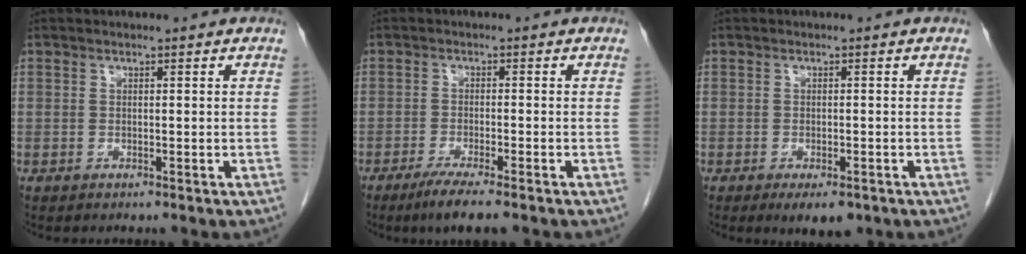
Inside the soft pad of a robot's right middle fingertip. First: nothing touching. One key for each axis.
{"total": 5.3, "fx": -3.8, "fy": 0.2, "fz": 3.7, "tx": -0.063, "ty": -0.013, "tz": -0.062}
{"total": 4.1, "fx": -2.5, "fy": 1.8, "fz": 2.7, "tx": -0.033, "ty": -0.003, "tz": -0.030}